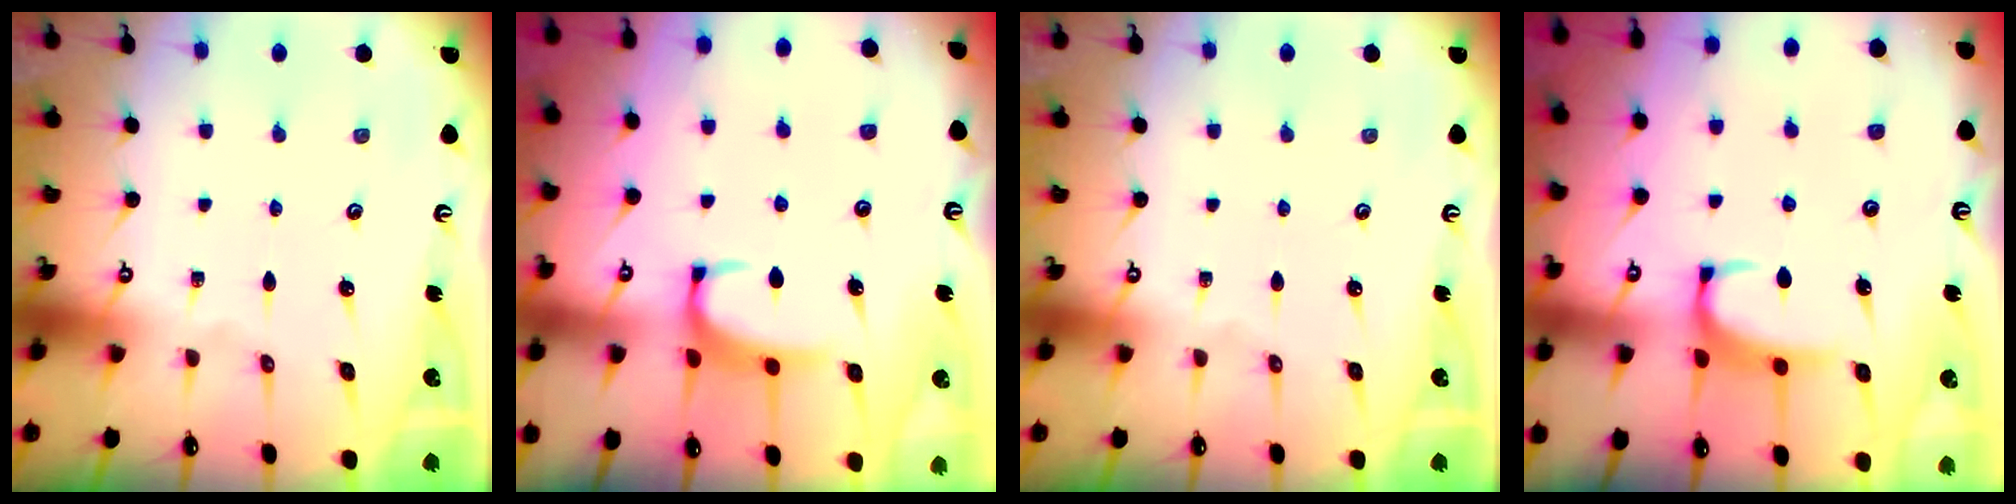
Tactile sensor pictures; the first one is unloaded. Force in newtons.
{"total": 2.2, "press": 2.1, "slide": 0.6}
{"total": 0.0}
{"total": 2.3, "press": 2.2, "slide": 0.6}